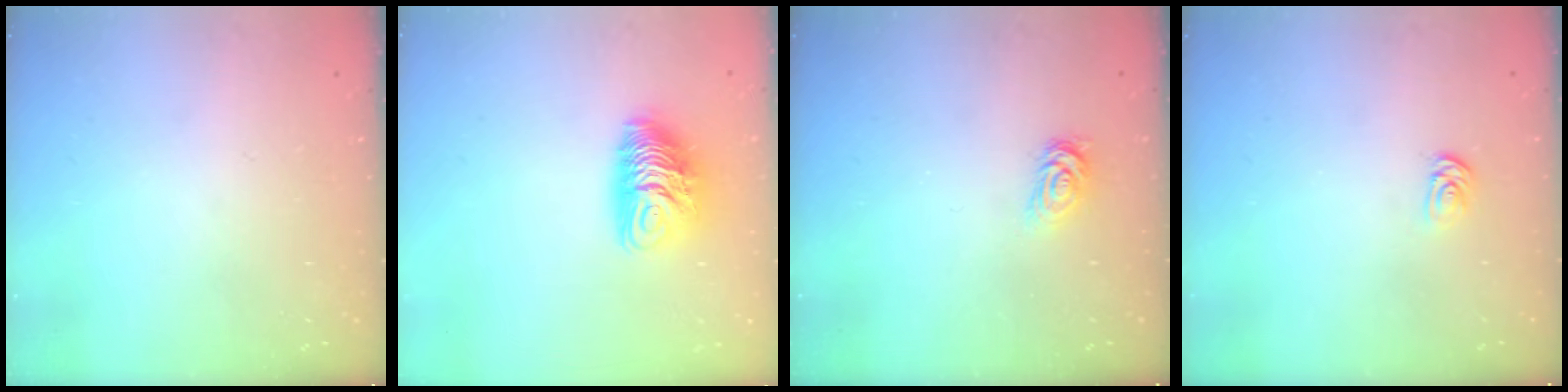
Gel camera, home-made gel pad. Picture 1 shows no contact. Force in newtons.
{"total": 10.0, "press": 9.9, "slide": 0.8}
{"total": 2.7, "press": 2.7, "slide": 0.4}
{"total": 2.1, "press": 2.1, "slide": 0.2}